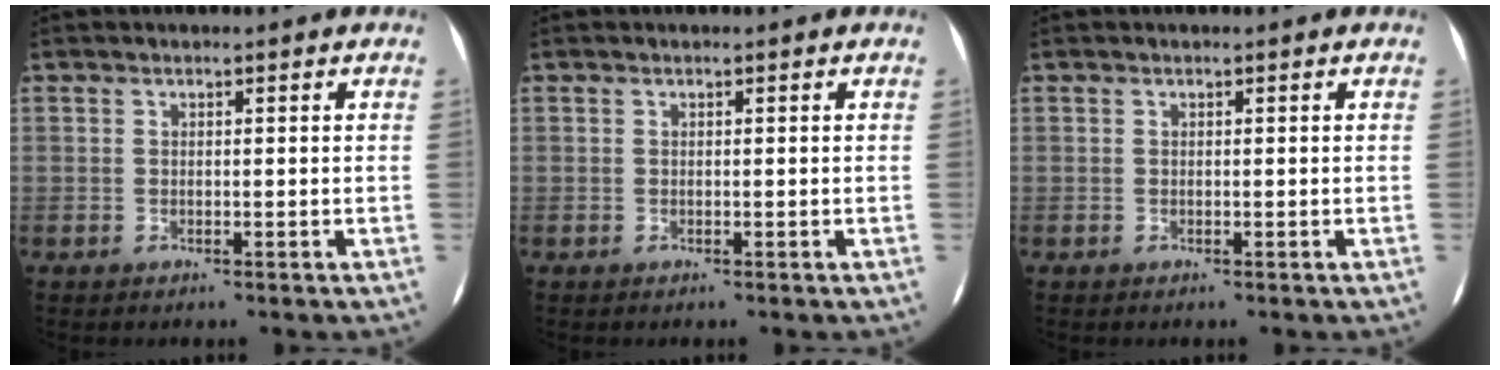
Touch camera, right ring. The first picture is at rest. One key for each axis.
{"total": 0.0}
{"total": 0.0}